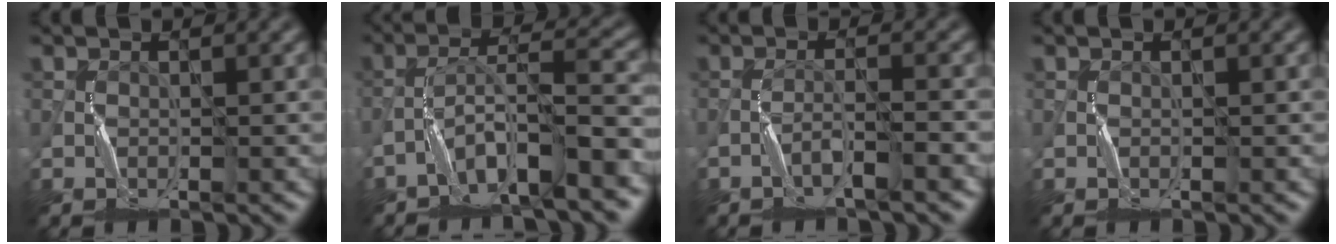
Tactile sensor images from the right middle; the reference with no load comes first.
{"total": 7.4, "force": [-4.5, 1.3, 5.7], "torque": [-0.095, 0.021, -0.082]}
{"total": 2.3, "force": [-1.5, 0.1, 1.8], "torque": [-0.032, 0.013, -0.034]}
{"total": 0.0}